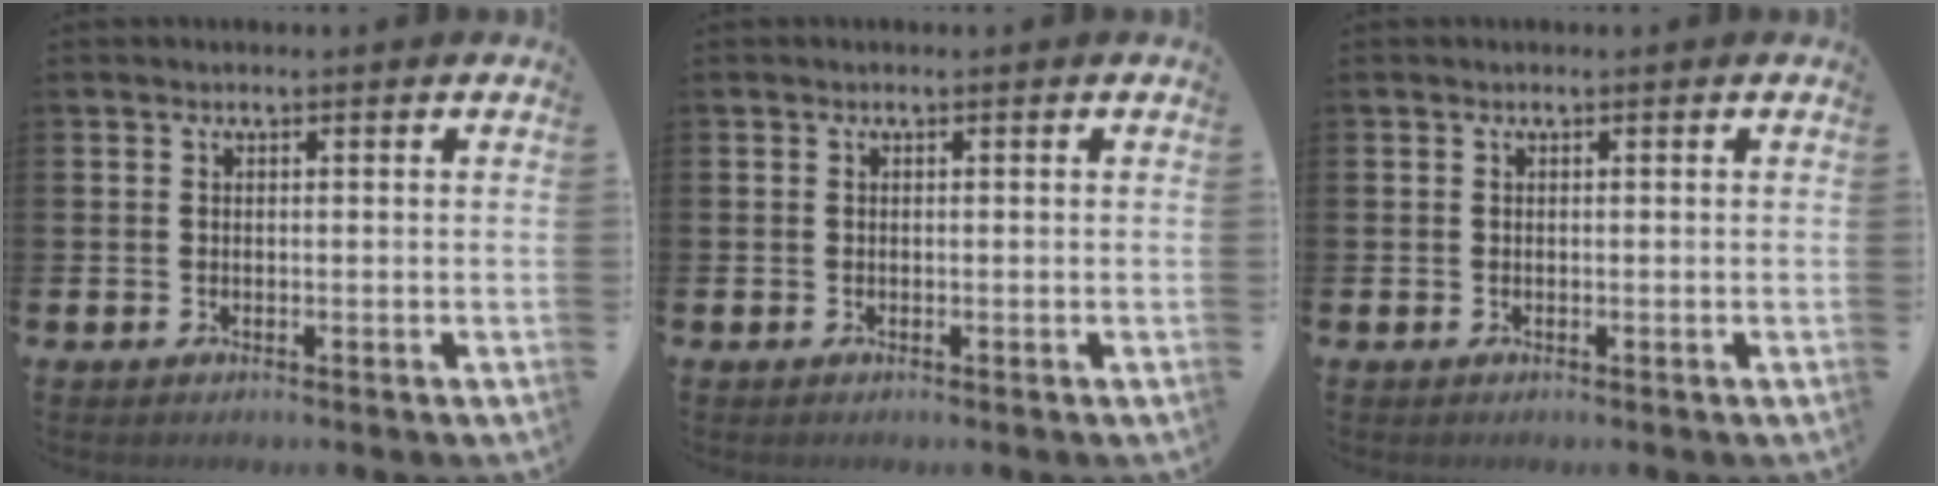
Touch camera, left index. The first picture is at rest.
{"total": 0.0}
{"total": 0.0}